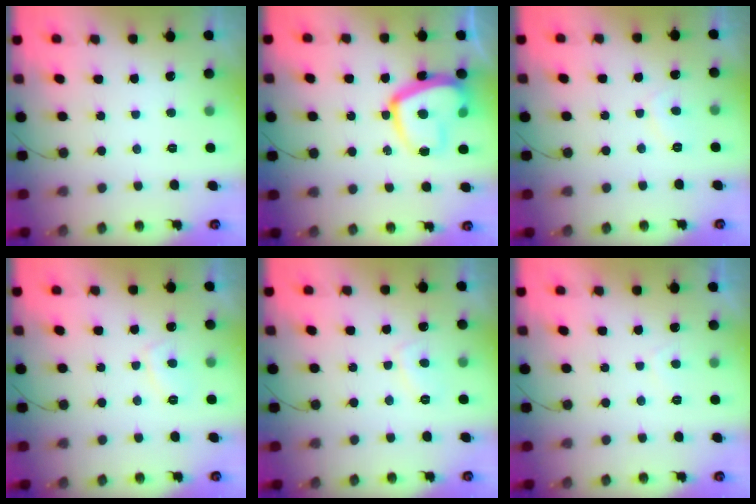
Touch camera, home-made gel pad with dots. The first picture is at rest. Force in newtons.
{"total": 15.8, "press": 15.7, "slide": 1.4}
{"total": 2.4, "press": 2.3, "slide": 0.7}
{"total": 3.7, "press": 3.5, "slide": 0.9}
{"total": 3.8, "press": 3.7, "slide": 0.5}
{"total": 1.5, "press": 1.4, "slide": 0.6}